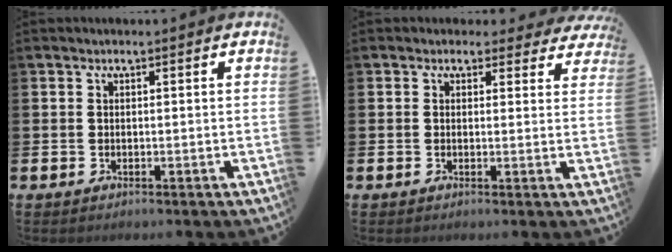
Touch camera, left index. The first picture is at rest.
{"total": 1.9, "force": [1.5, 1.2, 0.2], "torque": [-0.002, -0.003, 0.022]}